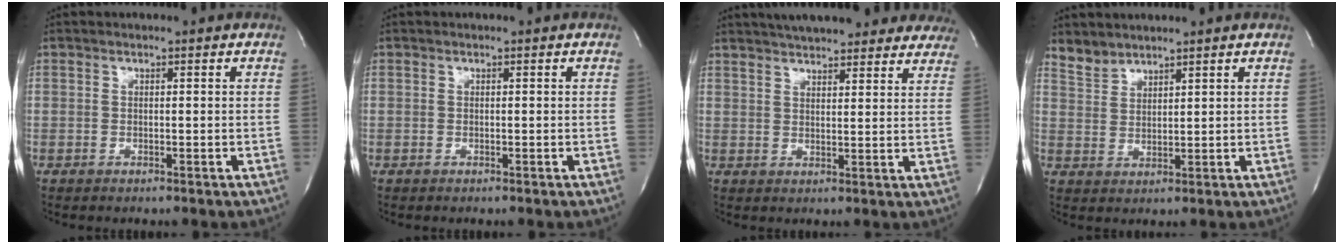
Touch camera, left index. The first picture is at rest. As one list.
[{"total": 0.0}, {"total": 23.2, "force": [20.7, 5.6, 8.8], "torque": [-0.140, 0.001, 0.255]}, {"total": 3.6, "force": [3.4, 1.1, 0.0], "torque": [-0.001, 0.012, 0.072]}]